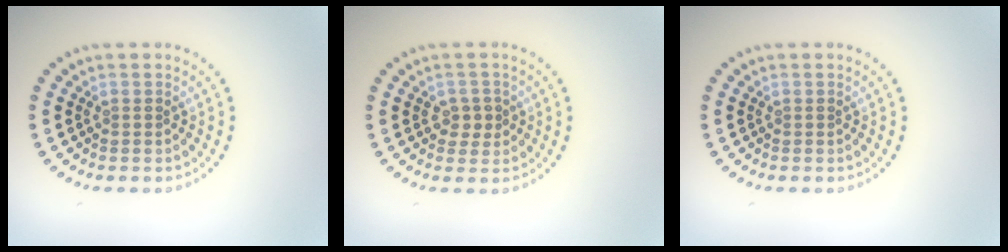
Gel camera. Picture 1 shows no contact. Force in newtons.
{"total": 1.8, "press": 1.7, "slide": 0.5}
{"total": 0.0}